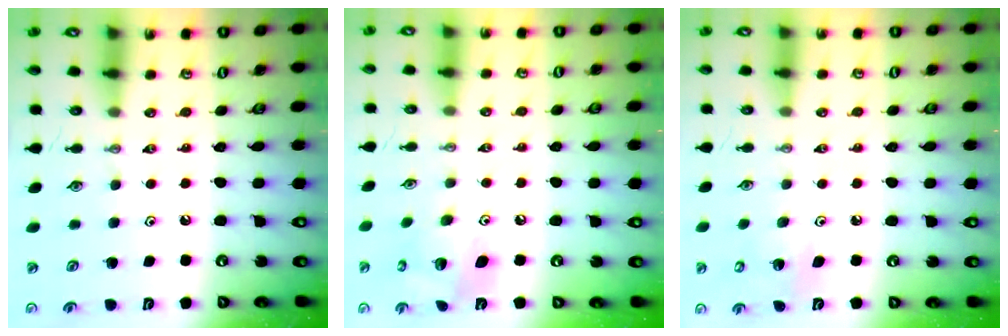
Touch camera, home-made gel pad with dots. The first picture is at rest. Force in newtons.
{"total": 10.4, "press": 10.4, "slide": 0.8}
{"total": 4.7, "press": 4.7, "slide": 0.4}